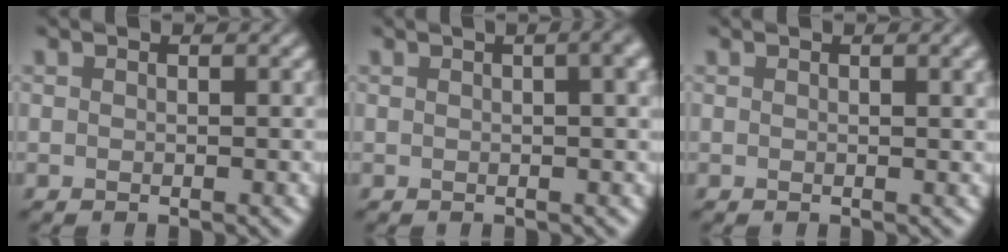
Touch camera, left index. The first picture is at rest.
{"total": 5.8, "force": [1.7, 2.8, 4.8], "torque": [-0.021, 0.035, -0.007]}
{"total": 1.7, "force": [0.6, 0.5, 1.5], "torque": [-0.014, 0.004, 0.007]}